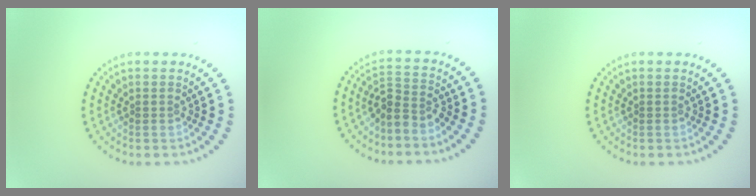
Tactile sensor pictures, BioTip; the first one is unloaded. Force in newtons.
{"total": 2.5, "press": 1.9, "slide": 1.6}
{"total": 0.0}